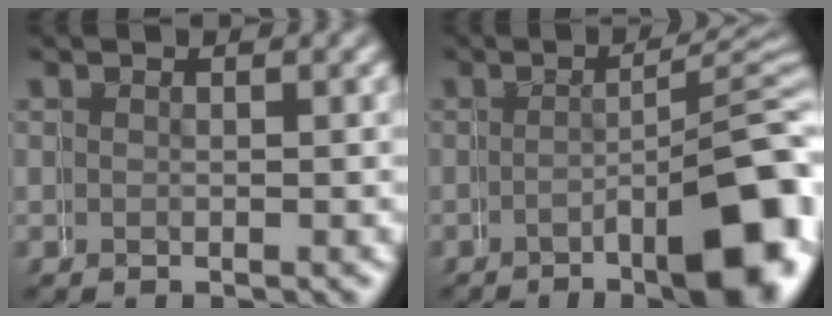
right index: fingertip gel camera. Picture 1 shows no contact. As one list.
[{"total": 10.3, "force": [-4.7, 2.6, 8.8], "torque": [-0.088, 0.009, -0.067]}]